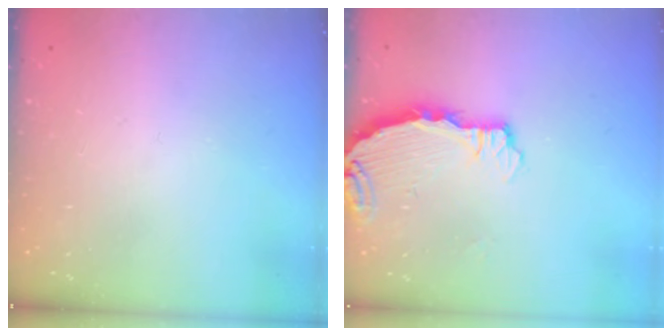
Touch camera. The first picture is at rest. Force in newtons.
{"total": 3.6, "press": 3.6, "slide": 0.3}